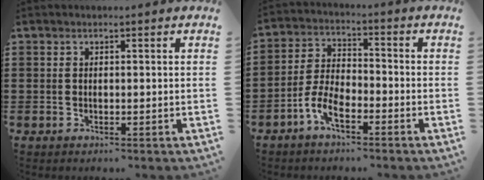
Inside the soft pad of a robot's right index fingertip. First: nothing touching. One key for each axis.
{"total": 5.8, "fx": -3.4, "fy": 2.3, "fz": 4.1, "tx": -0.103, "ty": 0.001, "tz": -0.073}